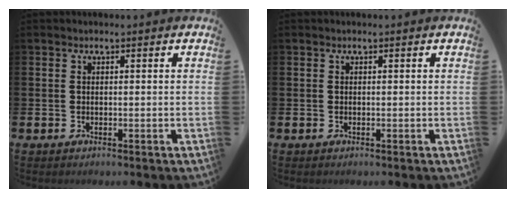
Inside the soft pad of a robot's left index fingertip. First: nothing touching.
{"total": 0.0}